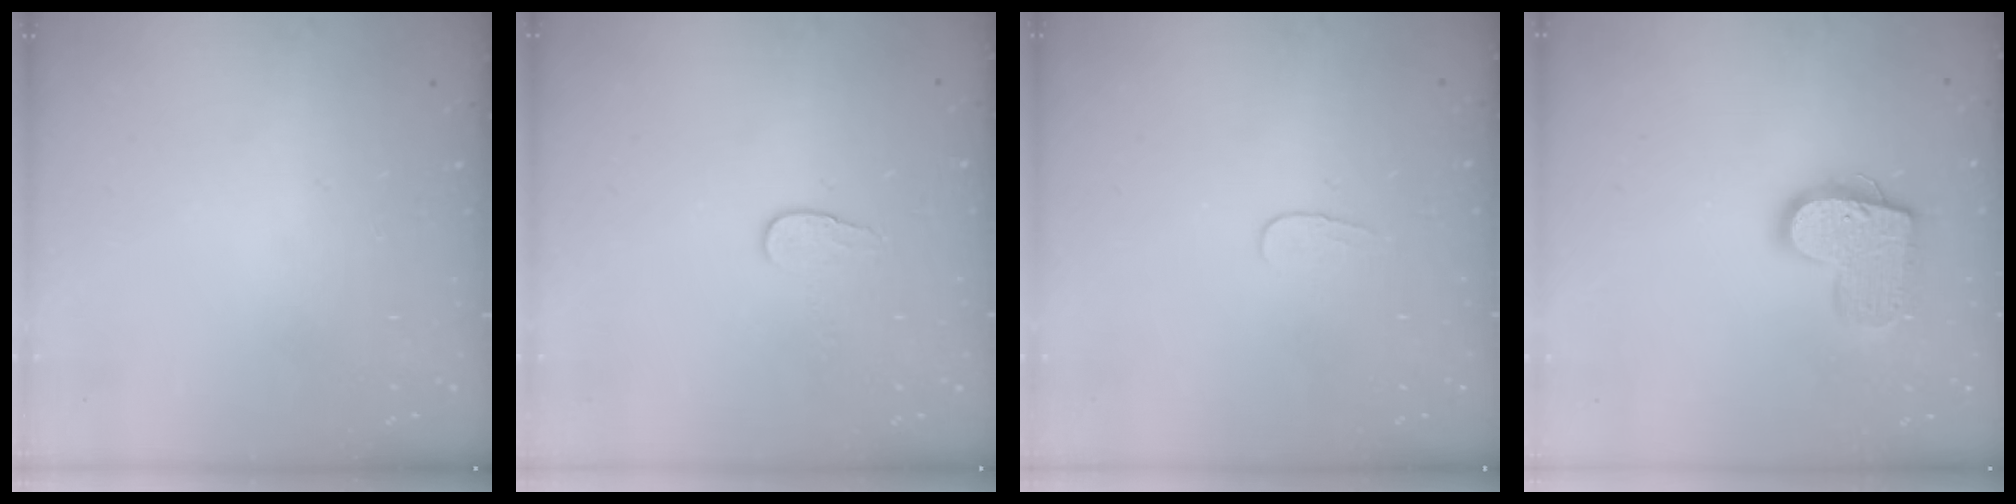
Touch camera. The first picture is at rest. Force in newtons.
{"total": 6.2, "press": 6.1, "slide": 0.5}
{"total": 3.8, "press": 3.8, "slide": 0.3}
{"total": 14.3, "press": 14.3, "slide": 0.8}